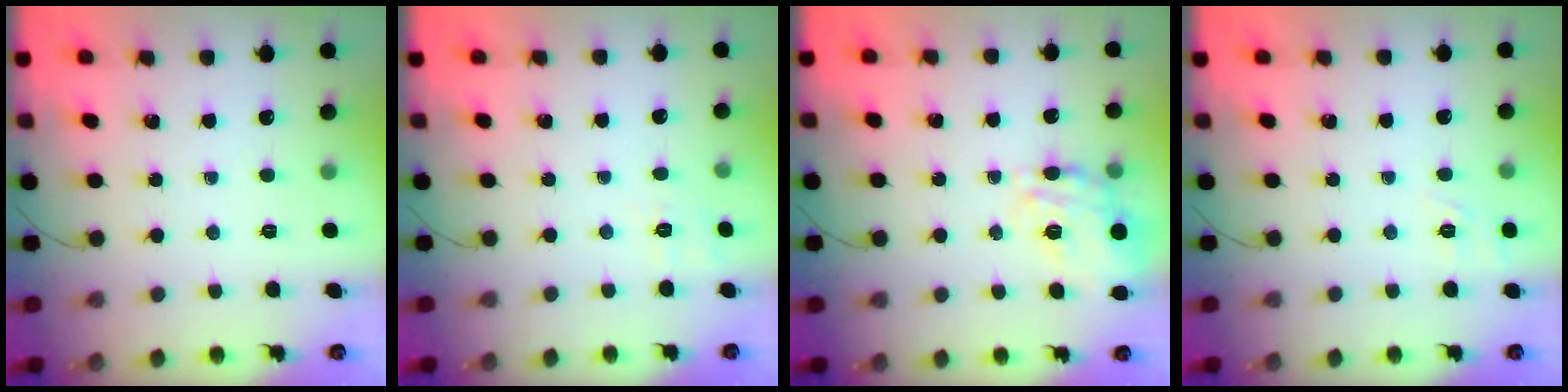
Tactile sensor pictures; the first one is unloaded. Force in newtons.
{"total": 3.2, "press": 2.6, "slide": 1.9}
{"total": 18.9, "press": 18.8, "slide": 2.2}
{"total": 1.6, "press": 0.4, "slide": 1.5}